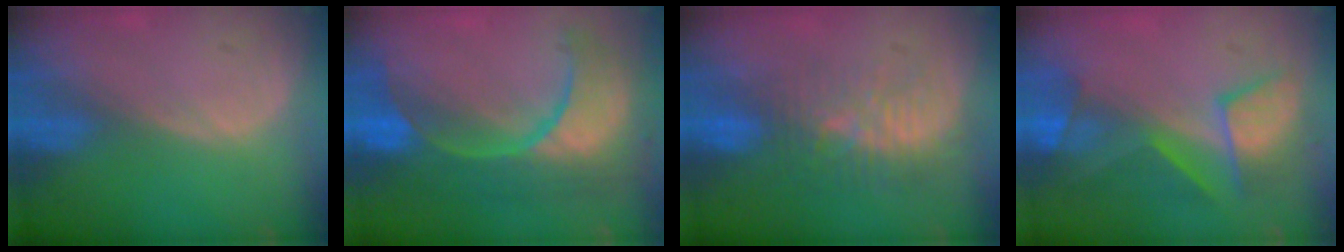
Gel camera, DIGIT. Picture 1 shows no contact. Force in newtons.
{"total": 12.6, "press": 12.5, "slide": 1.4}
{"total": 9.3, "press": 8.5, "slide": 3.6}
{"total": 9.0, "press": 8.3, "slide": 3.6}